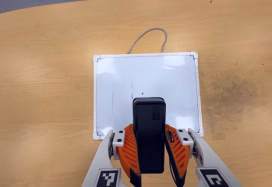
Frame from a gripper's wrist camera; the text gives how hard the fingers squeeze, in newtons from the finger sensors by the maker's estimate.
{"total": 9.0, "left": 7.6, "right": 10.4}